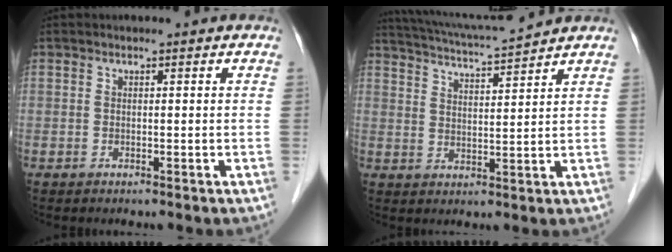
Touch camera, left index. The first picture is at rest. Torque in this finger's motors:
{"motor_torque": [0.81, -1.33, 0.21, 0.07]}